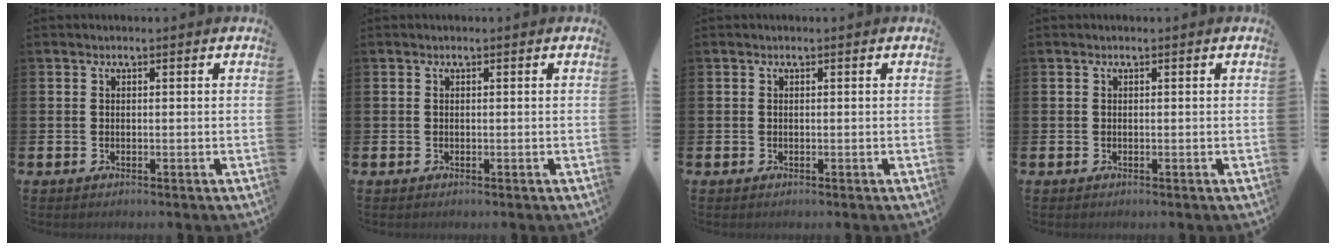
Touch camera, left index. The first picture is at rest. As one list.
[{"total": 0.0}, {"total": 0.0}, {"total": 0.0}]